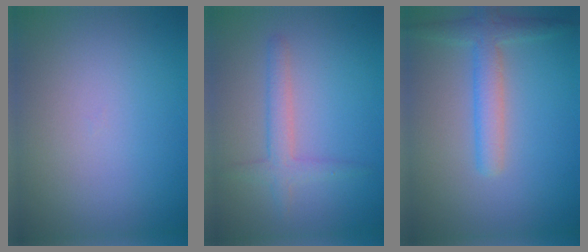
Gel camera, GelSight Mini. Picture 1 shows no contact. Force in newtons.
{"total": 2.4, "press": 2.4, "slide": 0.0}
{"total": 3.1, "press": 3.1, "slide": 0.2}